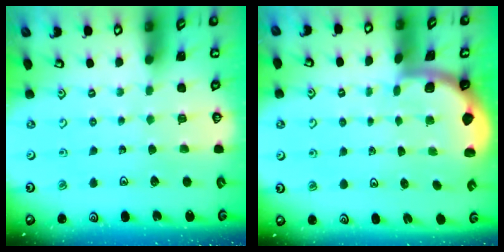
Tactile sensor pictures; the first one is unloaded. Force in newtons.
{"total": 1.6, "press": 1.6, "slide": 0.1}